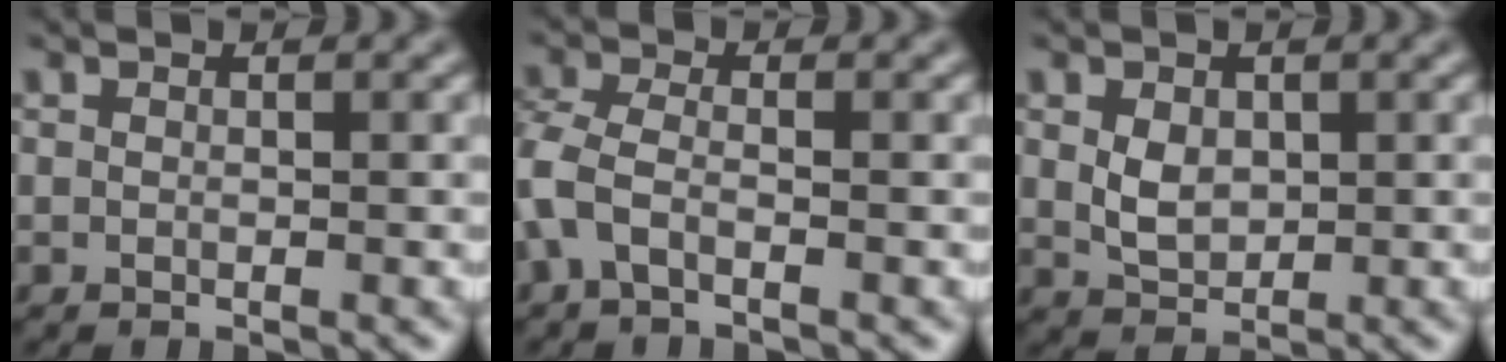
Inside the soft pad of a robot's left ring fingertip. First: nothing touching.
{"total": 2.7, "force": [-1.0, 1.4, 2.1], "torque": [-0.056, 0.004, -0.032]}
{"total": 2.4, "force": [0.5, 1.8, 1.5], "torque": [-0.032, -0.003, 0.012]}